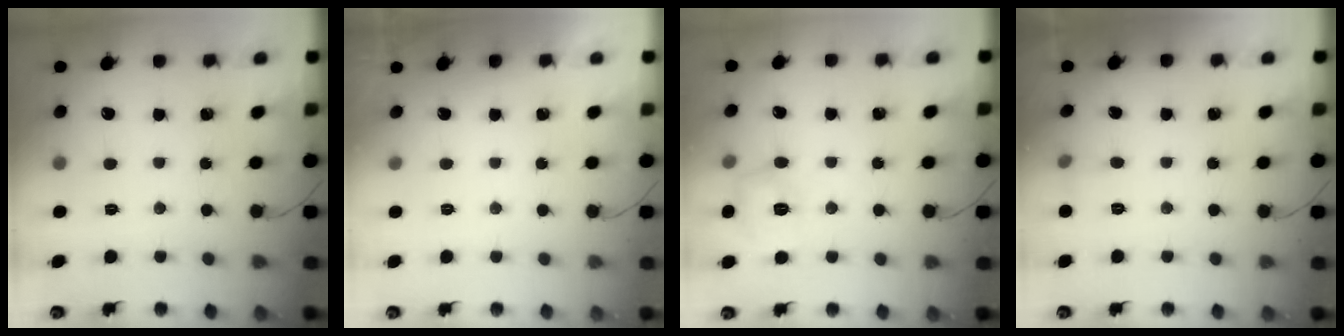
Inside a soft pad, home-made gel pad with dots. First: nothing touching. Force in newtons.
{"total": 0.0}
{"total": 6.8, "press": 6.6, "slide": 1.7}
{"total": 3.8, "press": 3.6, "slide": 1.2}